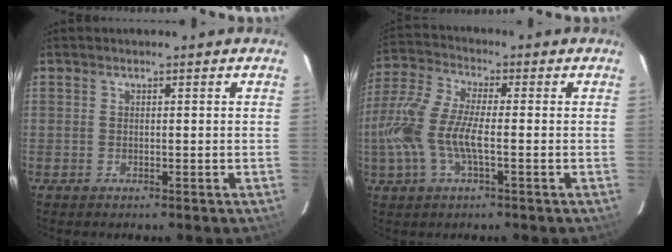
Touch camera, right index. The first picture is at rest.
{"total": 13.0, "force": [-2.4, 4.2, 12.0], "torque": [-0.264, -0.001, -0.051]}